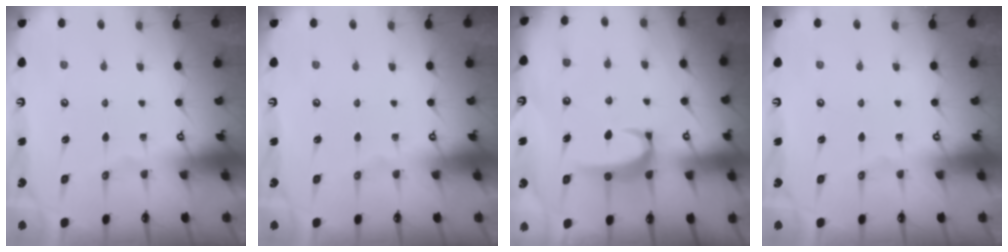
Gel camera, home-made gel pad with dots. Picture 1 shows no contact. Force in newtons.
{"total": 0.0}
{"total": 3.5, "press": 3.5, "slide": 0.4}
{"total": 0.0}